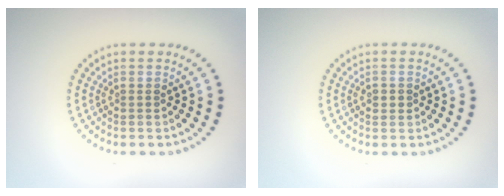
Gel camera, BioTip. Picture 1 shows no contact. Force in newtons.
{"total": 1.0, "press": 1.0, "slide": 0.3}